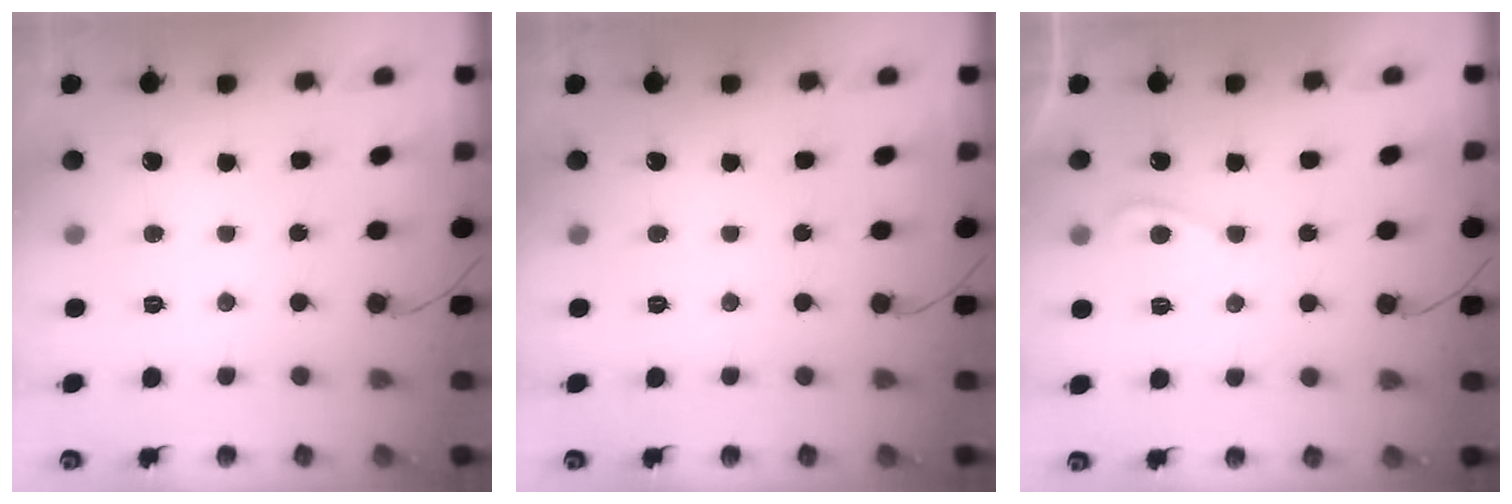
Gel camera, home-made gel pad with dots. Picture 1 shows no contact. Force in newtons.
{"total": 0.0}
{"total": 3.0, "press": 3.0, "slide": 0.4}